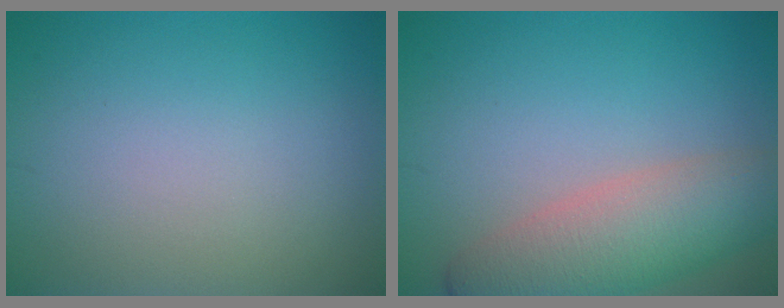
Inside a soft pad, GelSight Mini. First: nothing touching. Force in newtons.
{"total": 6.7, "press": 6.7, "slide": 0.6}